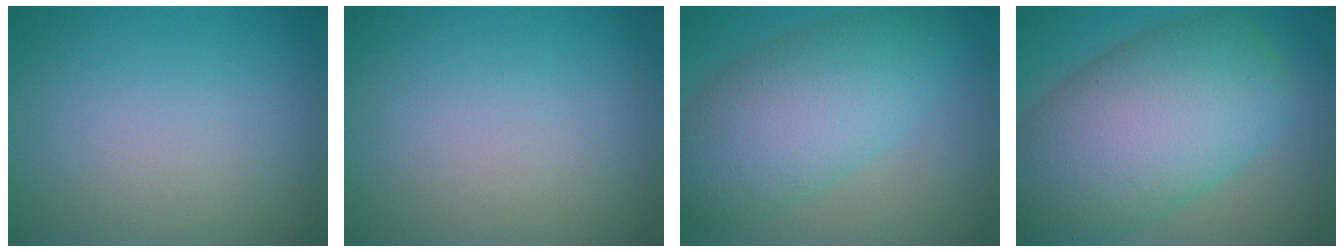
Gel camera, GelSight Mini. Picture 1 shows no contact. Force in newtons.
{"total": 0.0}
{"total": 8.4, "press": 8.4, "slide": 0.2}
{"total": 13.6, "press": 13.6, "slide": 0.3}